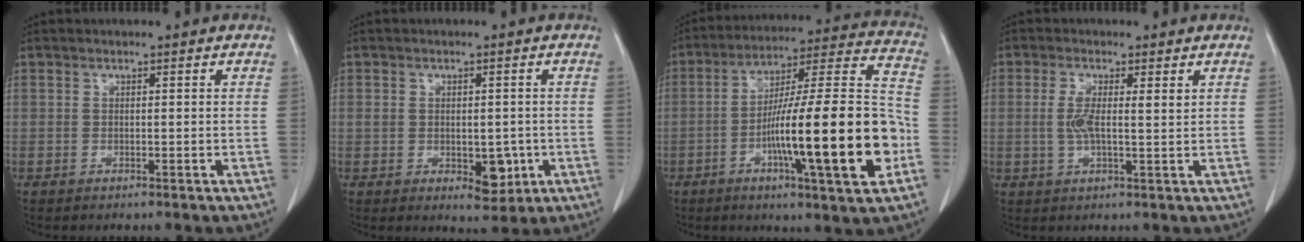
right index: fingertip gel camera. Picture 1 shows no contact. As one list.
[{"total": 5.5, "force": [-1.1, 3.2, 4.3], "torque": [-0.053, 0.002, -0.003]}, {"total": 22.8, "force": [-6.4, 1.6, 21.8], "torque": [-0.317, 0.005, -0.099]}, {"total": 4.4, "force": [1.0, 0.9, 4.2], "torque": [-0.084, 0.003, 0.017]}]